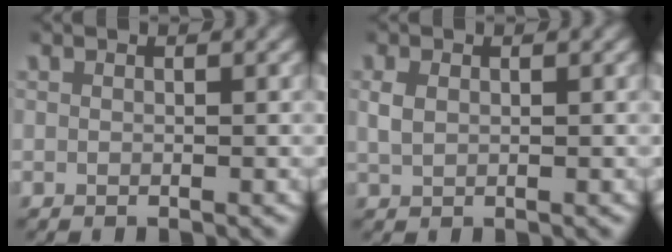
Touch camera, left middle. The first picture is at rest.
{"total": 1.6, "force": [0.4, 1.2, 1.0], "torque": [-0.026, 0.000, 0.012]}